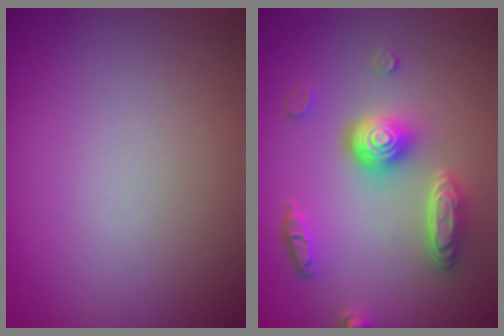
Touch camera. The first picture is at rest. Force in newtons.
{"total": 4.9, "press": 3.8, "slide": 3.2}